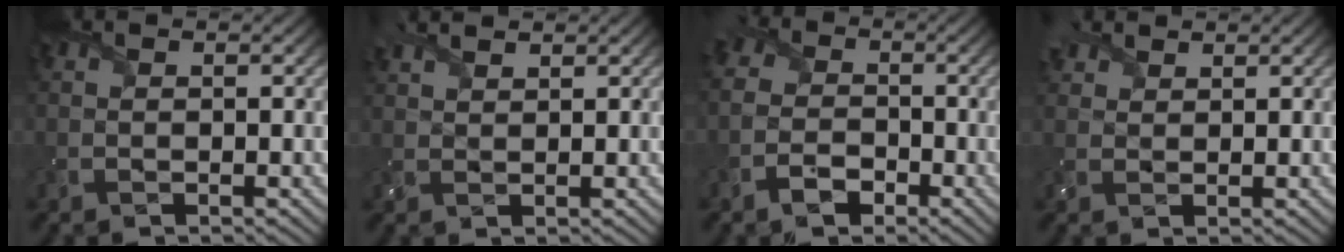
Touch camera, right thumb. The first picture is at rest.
{"total": 3.0, "force": [2.4, 0.9, 1.6], "torque": [-0.041, 0.009, 0.048]}
{"total": 4.6, "force": [-2.3, 3.4, 2.1], "torque": [-0.039, -0.006, -0.058]}
{"total": 2.8, "force": [2.3, 1.3, 0.8], "torque": [-0.020, 0.010, 0.045]}